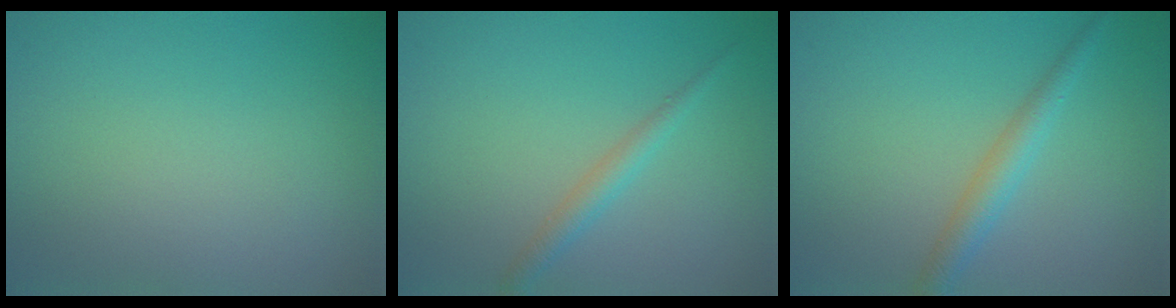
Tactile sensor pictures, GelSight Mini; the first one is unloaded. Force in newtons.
{"total": 1.7, "press": 1.7, "slide": 0.1}
{"total": 2.5, "press": 2.5, "slide": 0.1}